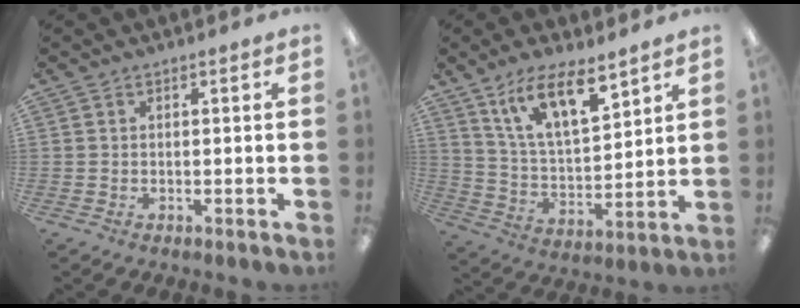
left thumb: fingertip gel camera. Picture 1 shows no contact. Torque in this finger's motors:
{"motor_torque": [0.48, -0.01, 1.29, -1.47, 0.07]}